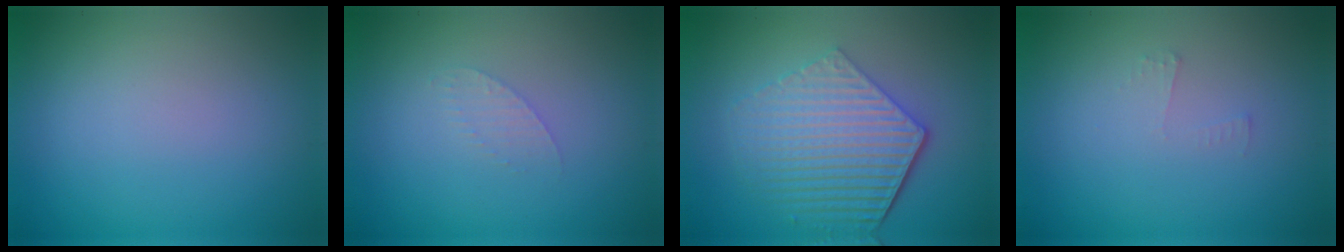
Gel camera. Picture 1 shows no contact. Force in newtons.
{"total": 1.0, "press": 1.0, "slide": 0.1}
{"total": 6.2, "press": 4.5, "slide": 4.2}
{"total": 0.7, "press": 0.7, "slide": 0.1}